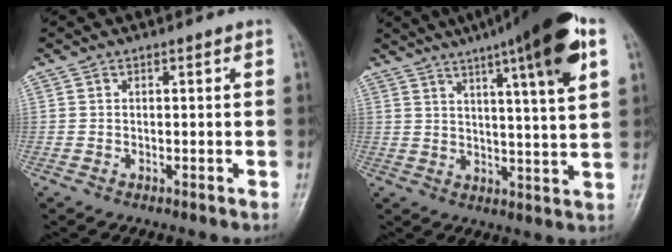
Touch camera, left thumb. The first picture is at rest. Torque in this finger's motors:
{"motor_torque": [2.49, 1.83, 1.92, -0.85, 0.09]}